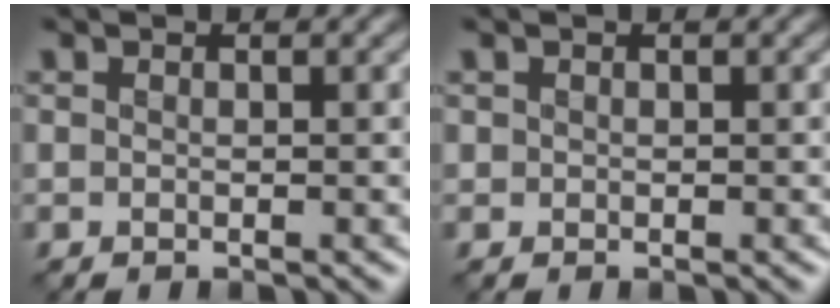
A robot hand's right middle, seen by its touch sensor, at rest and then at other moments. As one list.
[{"total": 0.0}]